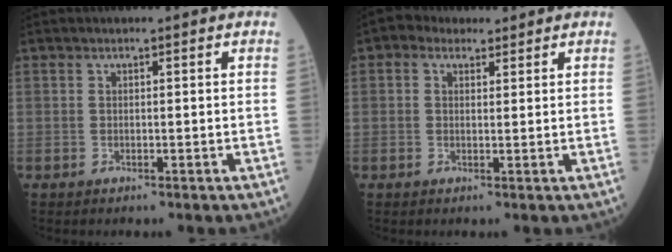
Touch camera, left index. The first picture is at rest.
{"total": 3.4, "force": [2.0, 2.4, 1.3], "torque": [-0.029, 0.024, 0.034]}